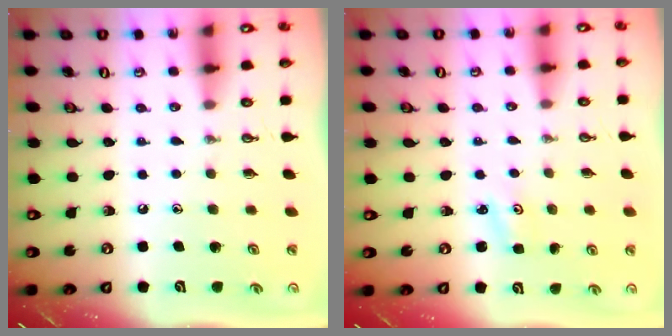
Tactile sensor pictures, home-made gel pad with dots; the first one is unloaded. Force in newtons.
{"total": 2.1, "press": 2.1, "slide": 0.3}